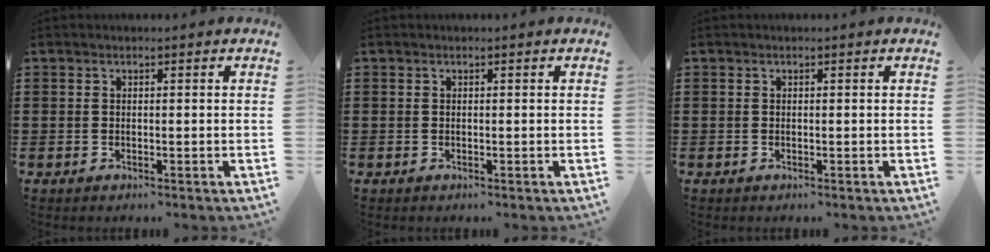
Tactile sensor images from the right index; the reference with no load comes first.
{"total": 0.0}
{"total": 0.0}